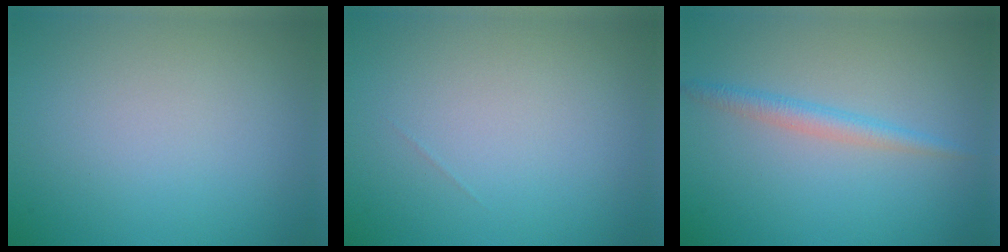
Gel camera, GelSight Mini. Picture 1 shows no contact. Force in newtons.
{"total": 0.0}
{"total": 2.0, "press": 2.0, "slide": 0.1}